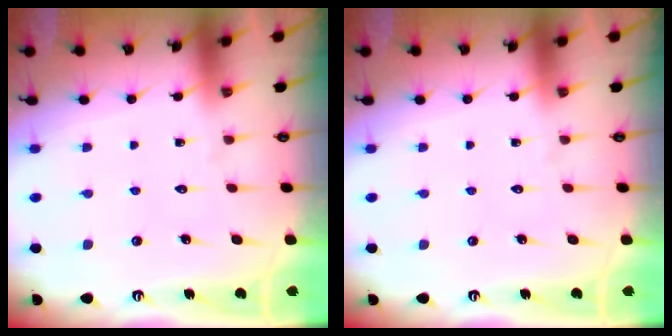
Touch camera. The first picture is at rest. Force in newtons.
{"total": 0.0}